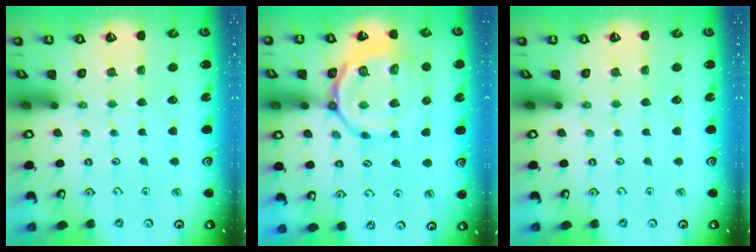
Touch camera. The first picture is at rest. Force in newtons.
{"total": 14.0, "press": 13.9, "slide": 2.1}
{"total": 0.0}